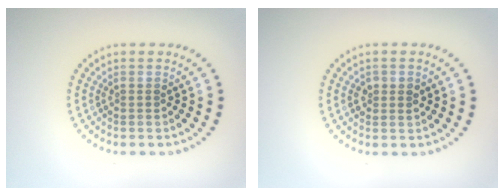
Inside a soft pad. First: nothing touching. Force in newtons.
{"total": 1.5, "press": 1.5, "slide": 0.2}